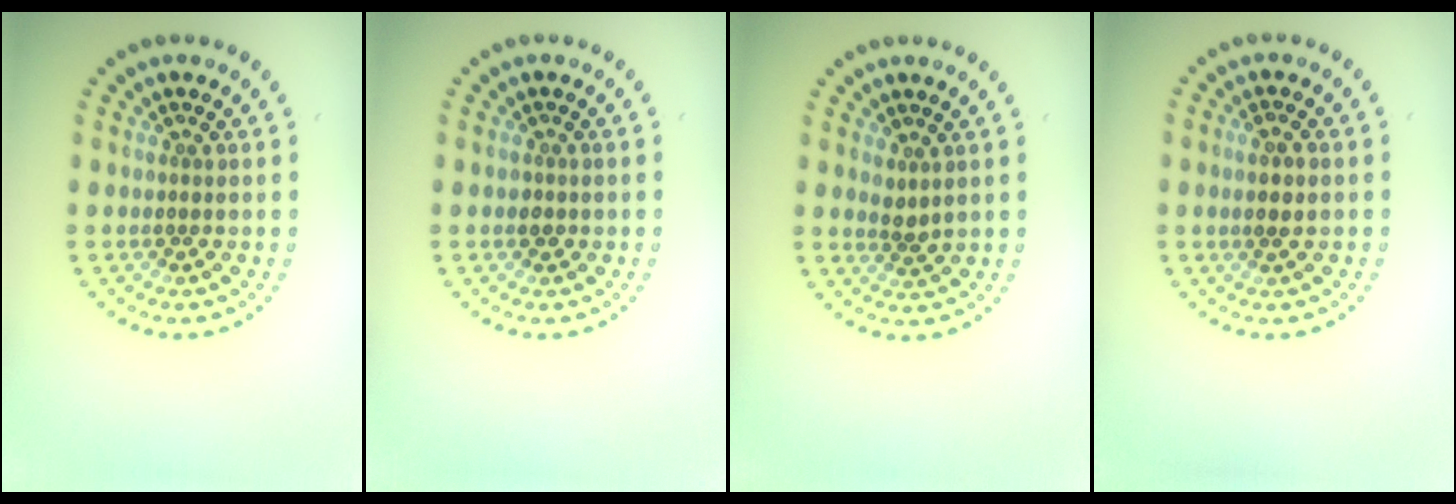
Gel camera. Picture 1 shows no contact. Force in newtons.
{"total": 0.8, "press": 0.7, "slide": 0.2}
{"total": 1.3, "press": 1.0, "slide": 0.7}
{"total": 1.3, "press": 1.2, "slide": 0.5}